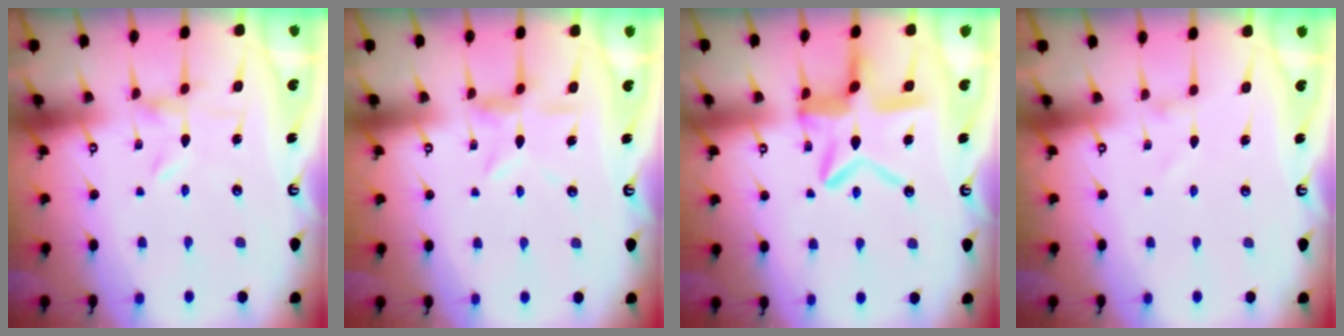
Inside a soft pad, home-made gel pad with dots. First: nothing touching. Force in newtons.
{"total": 7.4, "press": 7.4, "slide": 0.7}
{"total": 13.7, "press": 13.6, "slide": 1.4}
{"total": 1.4, "press": 1.4, "slide": 0.0}